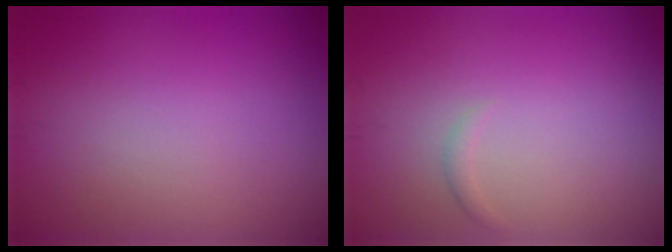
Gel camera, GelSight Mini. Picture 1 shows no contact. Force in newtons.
{"total": 0.5, "press": 0.5, "slide": 0.0}